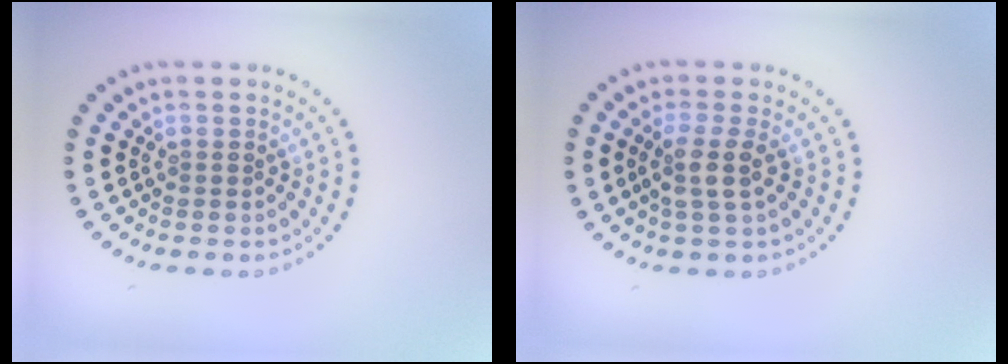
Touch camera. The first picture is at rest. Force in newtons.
{"total": 2.4, "press": 2.0, "slide": 1.3}